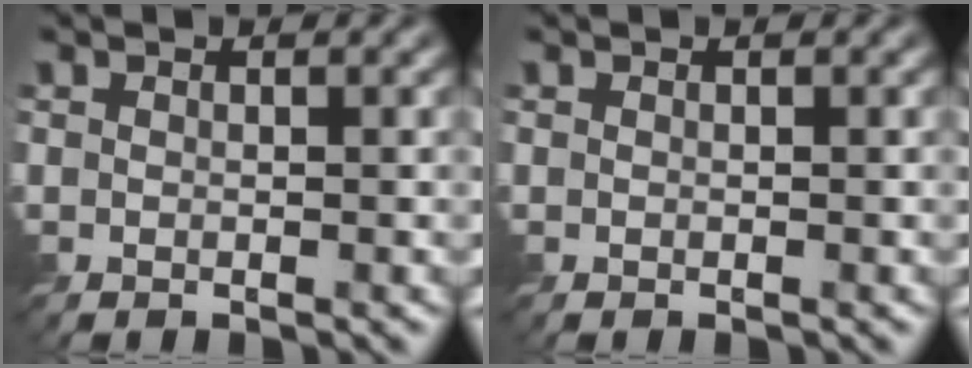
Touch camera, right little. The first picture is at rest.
{"total": 0.0}